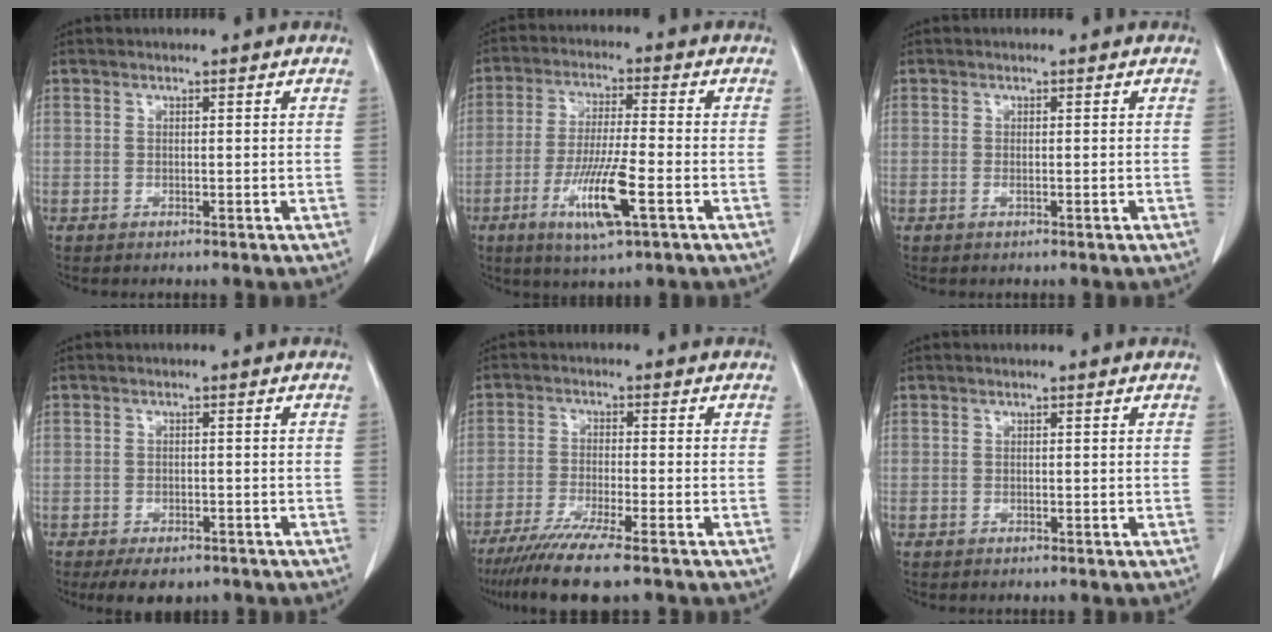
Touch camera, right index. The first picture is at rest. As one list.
[{"total": 10.6, "force": [-4.2, 0.8, 9.7], "torque": [-0.185, -0.019, -0.075]}, {"total": 0.9, "force": [-0.3, 0.2, 0.8], "torque": [-0.018, -0.003, -0.001]}, {"total": 5.4, "force": [-4.1, 2.5, 2.6], "torque": [-0.031, -0.004, -0.054]}, {"total": 9.9, "force": [-7.4, -0.4, 6.5], "torque": [-0.105, -0.028, -0.121]}, {"total": 0.0}]